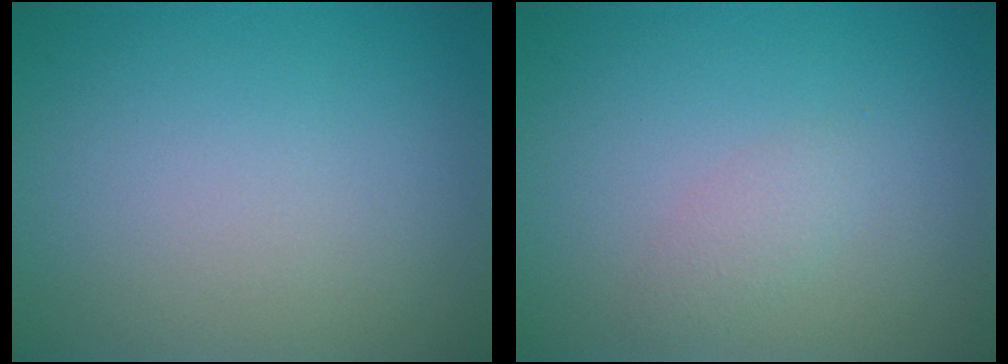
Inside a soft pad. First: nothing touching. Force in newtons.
{"total": 1.2, "press": 1.2, "slide": 0.1}